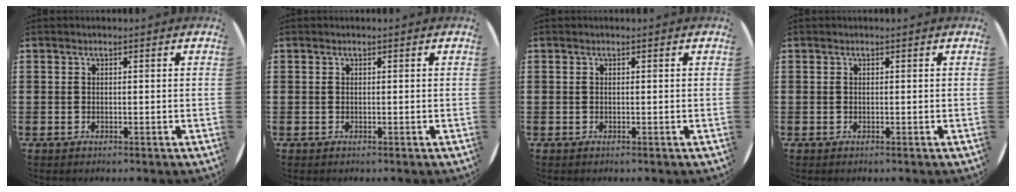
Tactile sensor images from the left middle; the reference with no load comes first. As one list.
[{"total": 0.0}, {"total": 0.0}, {"total": 0.0}]